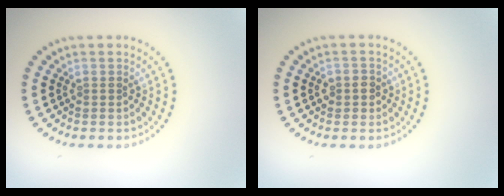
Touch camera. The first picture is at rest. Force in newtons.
{"total": 1.5, "press": 1.4, "slide": 0.6}